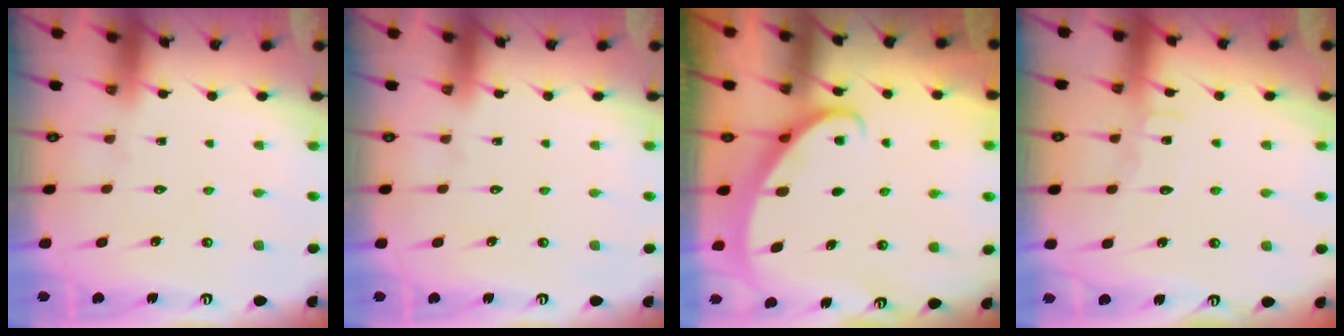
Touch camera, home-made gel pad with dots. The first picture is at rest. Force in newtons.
{"total": 0.0}
{"total": 2.3, "press": 2.3, "slide": 0.2}
{"total": 5.9, "press": 5.9, "slide": 0.5}